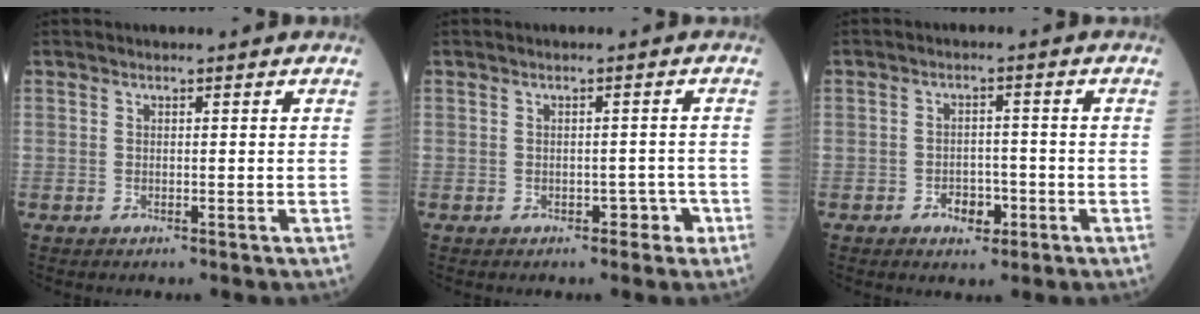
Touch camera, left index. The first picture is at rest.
{"total": 1.9, "force": [-0.9, 1.4, 1.1], "torque": [-0.008, 0.009, -0.010]}
{"total": 3.4, "force": [-1.7, 2.1, 2.1], "torque": [-0.032, 0.005, -0.022]}